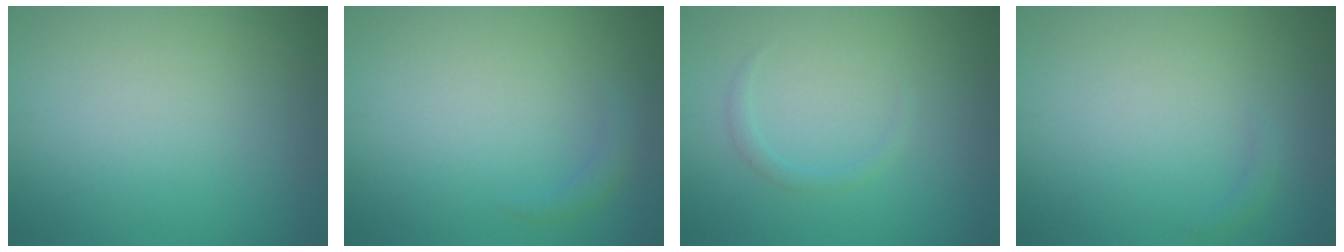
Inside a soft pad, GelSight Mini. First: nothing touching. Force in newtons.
{"total": 0.9, "press": 0.9, "slide": 0.0}
{"total": 0.9, "press": 0.9, "slide": 0.1}
{"total": 0.6, "press": 0.5, "slide": 0.1}